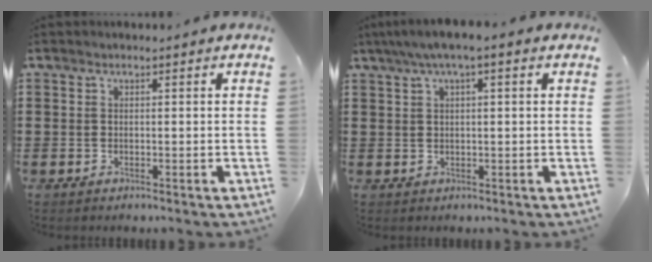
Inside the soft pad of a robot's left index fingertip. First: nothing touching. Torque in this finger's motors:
{"motor_torque": [1.09, -1.05, 0.28, 0.16]}